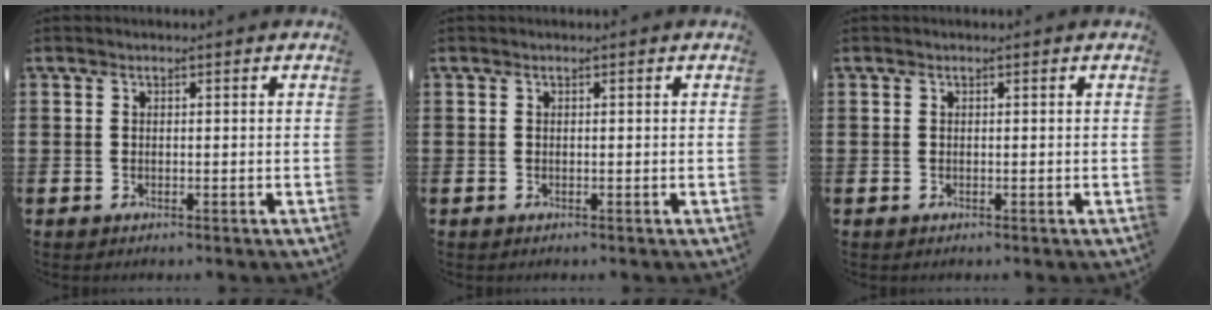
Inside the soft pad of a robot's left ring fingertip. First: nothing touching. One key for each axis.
{"total": 0.0}
{"total": 0.0}